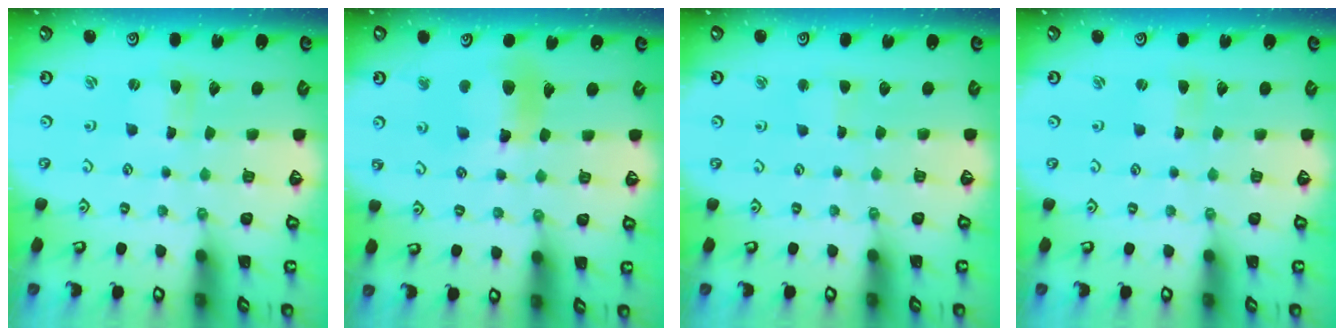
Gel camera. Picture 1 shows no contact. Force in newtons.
{"total": 12.1, "press": 12.0, "slide": 1.5}
{"total": 2.1, "press": 2.1, "slide": 0.2}
{"total": 1.1, "press": 1.0, "slide": 0.3}